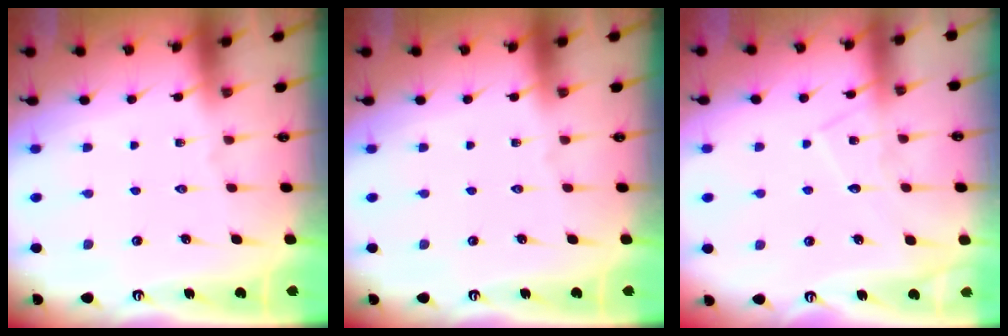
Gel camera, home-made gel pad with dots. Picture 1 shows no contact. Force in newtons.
{"total": 0.0}
{"total": 7.6, "press": 7.6, "slide": 0.6}